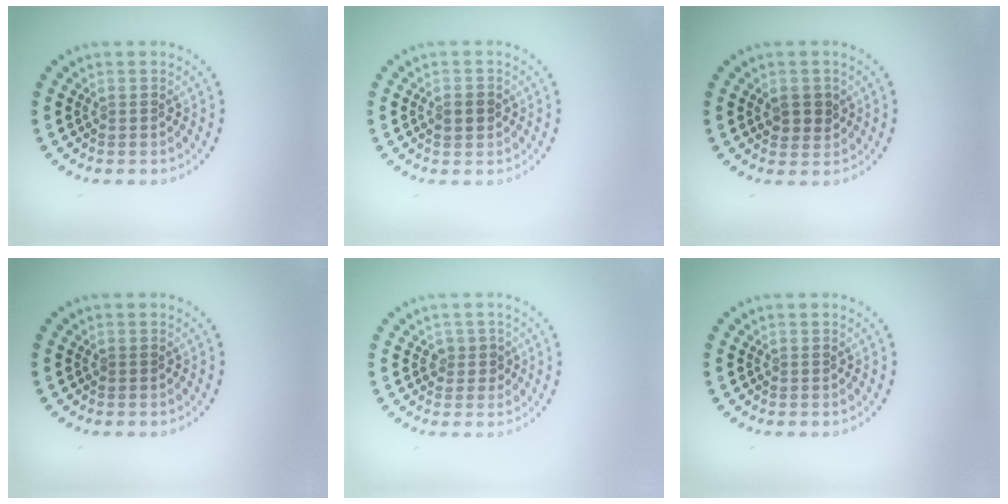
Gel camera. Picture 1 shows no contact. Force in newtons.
{"total": 2.0, "press": 2.0, "slide": 0.1}
{"total": 2.0, "press": 1.9, "slide": 0.5}
{"total": 0.0}
{"total": 1.5, "press": 1.3, "slide": 0.8}
{"total": 0.0}